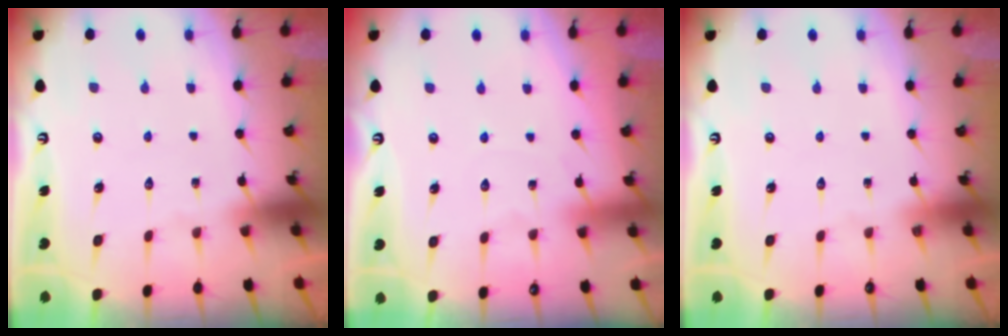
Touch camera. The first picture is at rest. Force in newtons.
{"total": 3.0, "press": 2.9, "slide": 0.4}
{"total": 0.0}